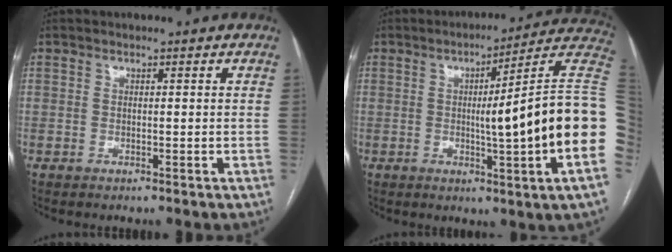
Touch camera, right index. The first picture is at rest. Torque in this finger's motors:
{"motor_torque": [2.14, 0.00, 1.05, 0.21]}